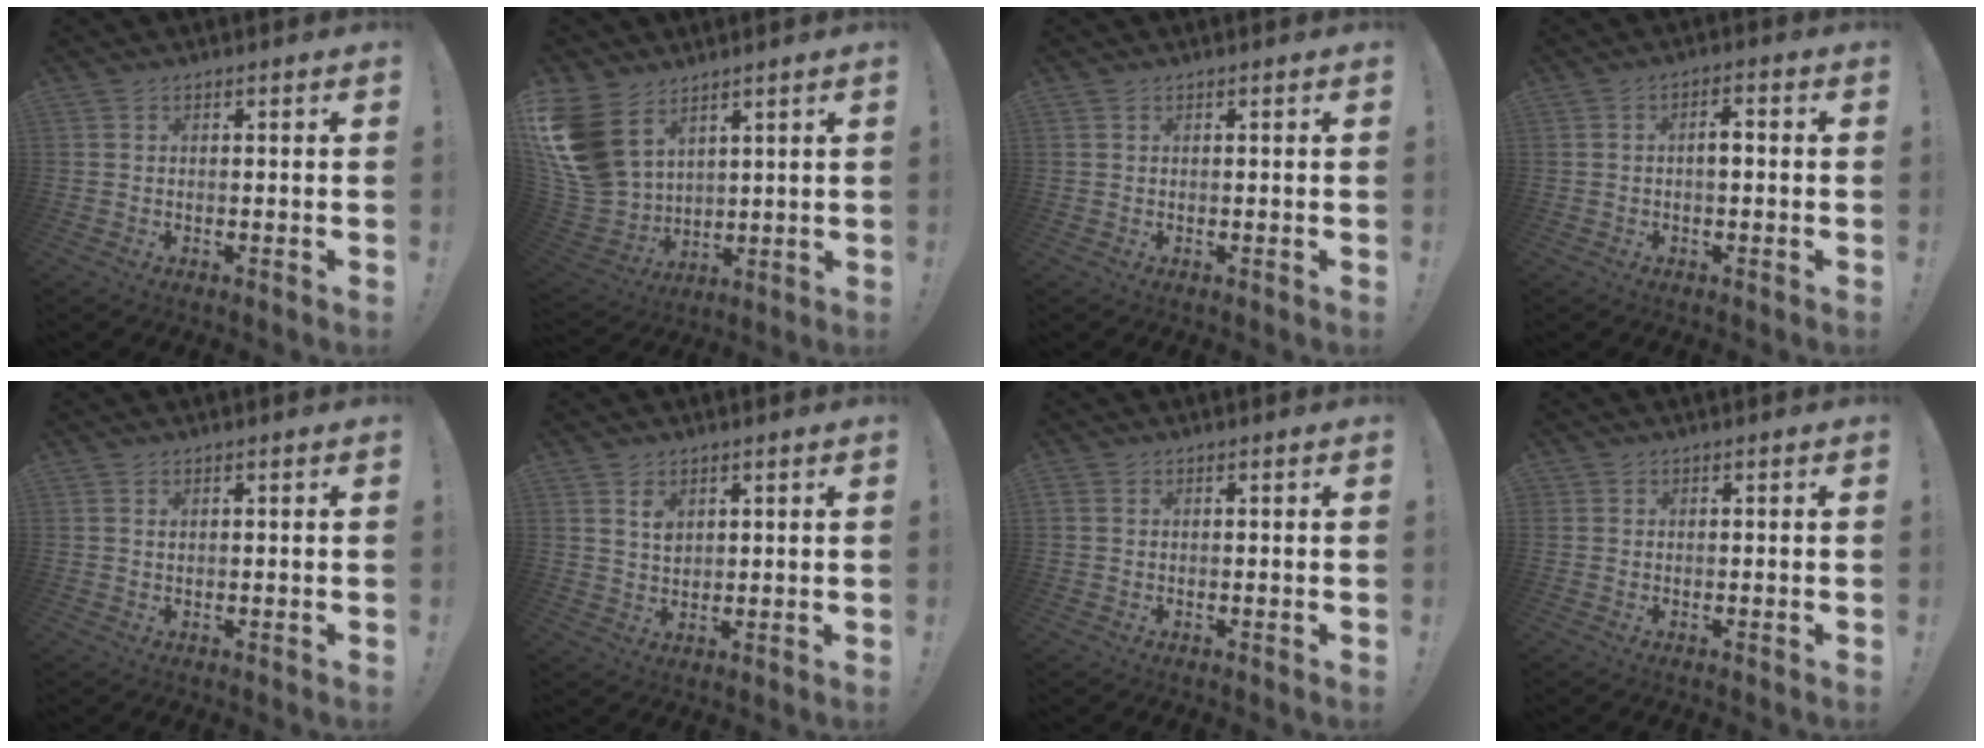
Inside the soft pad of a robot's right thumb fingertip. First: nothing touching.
{"total": 17.3, "force": [8.1, 11.5, 10.0], "torque": [-0.222, -0.045, 0.159]}
{"total": 0.0}
{"total": 3.1, "force": [-0.7, 1.2, 2.7], "torque": [-0.044, 0.009, -0.016]}
{"total": 0.6, "force": [0.5, 0.2, 0.3], "torque": [-0.003, -0.002, 0.008]}
{"total": 4.0, "force": [2.3, 2.5, 2.0], "torque": [-0.019, -0.016, 0.039]}
{"total": 0.7, "force": [0.2, 0.6, 0.2], "torque": [-0.010, 0.005, 0.004]}
{"total": 0.0}